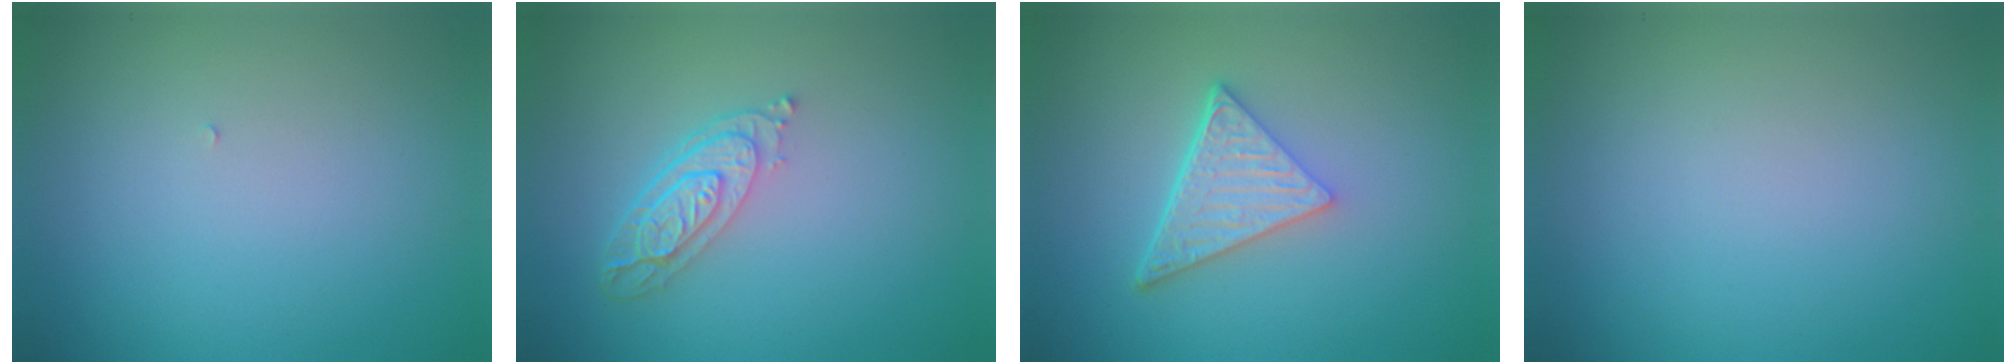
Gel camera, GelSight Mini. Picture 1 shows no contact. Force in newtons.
{"total": 3.9, "press": 3.0, "slide": 2.5}
{"total": 4.7, "press": 3.4, "slide": 3.3}
{"total": 0.0}